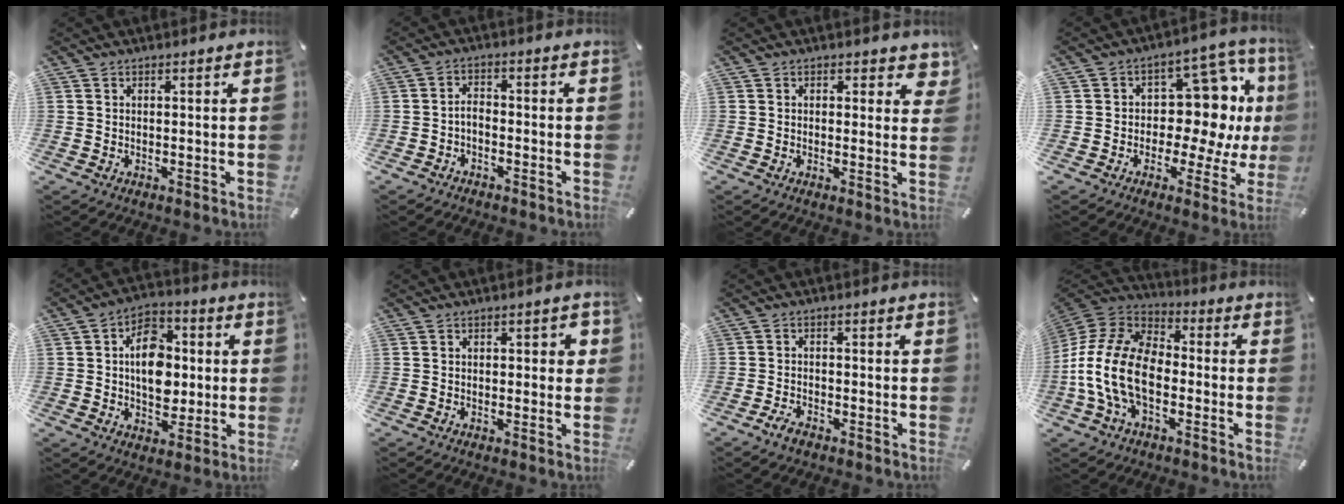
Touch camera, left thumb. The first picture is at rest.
{"total": 3.0, "force": [-1.8, 1.8, 1.6], "torque": [-0.036, 0.011, -0.039]}
{"total": 3.2, "force": [1.5, 2.0, 1.9], "torque": [-0.009, -0.006, 0.020]}
{"total": 16.0, "force": [2.8, 10.4, 11.8], "torque": [-0.159, -0.031, 0.043]}
{"total": 12.2, "force": [0.3, 9.0, 8.2], "torque": [-0.129, 0.011, 0.006]}
{"total": 2.7, "force": [0.0, 1.4, 2.3], "torque": [-0.029, 0.002, -0.005]}
{"total": 3.3, "force": [-2.4, 1.7, 1.6], "torque": [-0.039, 0.010, -0.049]}
{"total": 16.6, "force": [-5.8, 10.1, 11.9], "torque": [-0.255, 0.028, -0.105]}